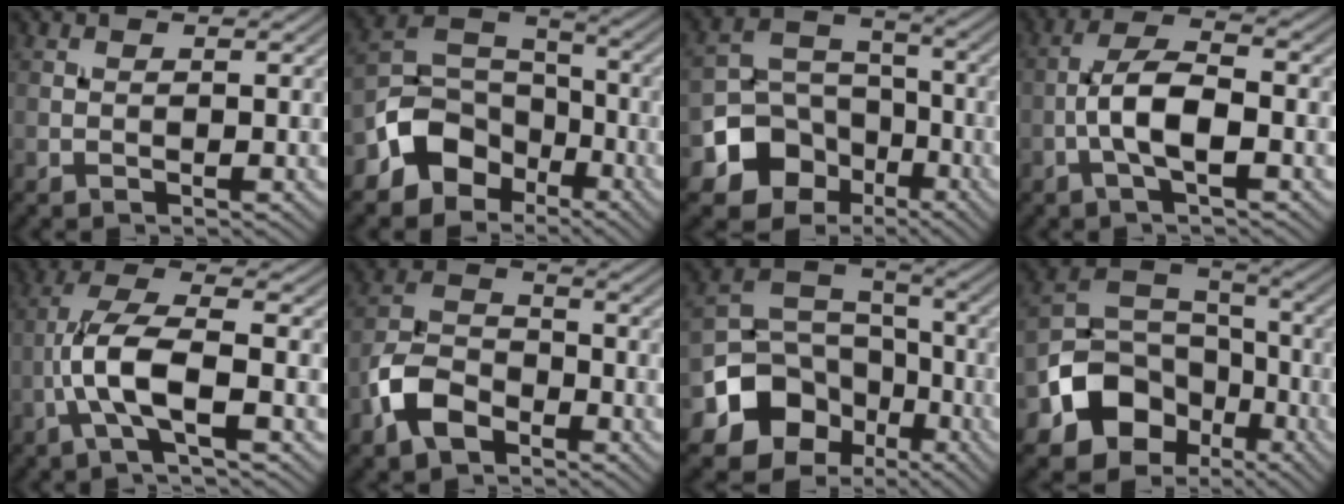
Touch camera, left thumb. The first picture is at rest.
{"total": 9.6, "force": [-5.2, 6.8, 4.3], "torque": [-0.079, -0.005, -0.117]}
{"total": 9.4, "force": [-4.5, 7.4, 3.7], "torque": [-0.082, -0.022, -0.093]}
{"total": 5.8, "force": [-1.7, 1.8, 5.2], "torque": [-0.106, 0.012, -0.042]}
{"total": 7.3, "force": [-2.3, 1.9, 6.7], "torque": [-0.142, 0.015, -0.057]}
{"total": 7.0, "force": [-4.1, 4.0, 4.0], "torque": [-0.087, 0.003, -0.099]}
{"total": 11.8, "force": [-5.5, 9.1, 5.2], "torque": [-0.132, -0.027, -0.106]}
{"total": 11.6, "force": [-5.4, 8.6, 5.4], "torque": [-0.120, -0.022, -0.109]}